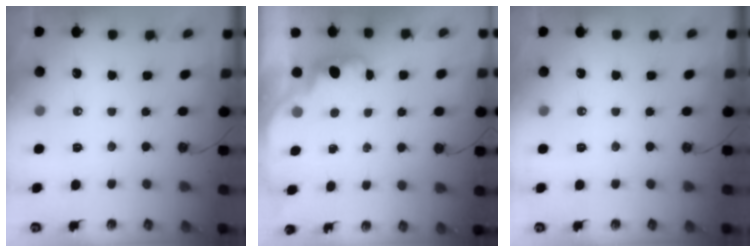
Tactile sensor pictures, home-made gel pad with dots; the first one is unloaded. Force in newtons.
{"total": 2.1, "press": 2.0, "slide": 0.7}
{"total": 0.0}